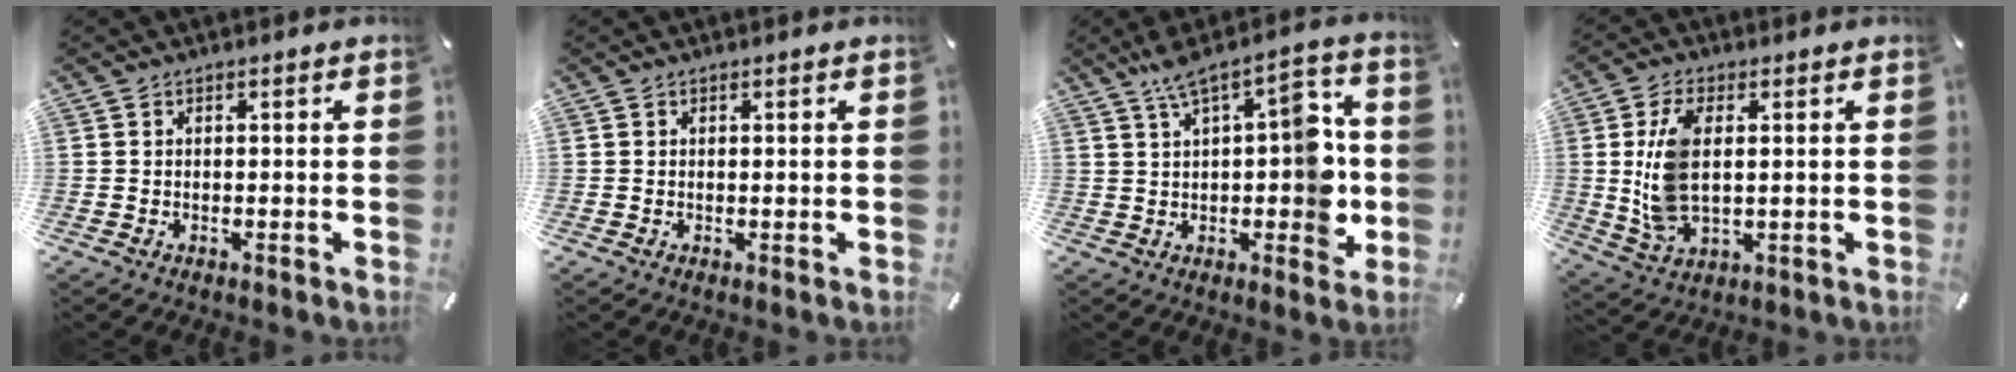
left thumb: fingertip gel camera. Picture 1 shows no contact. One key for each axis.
{"total": 0.0}
{"total": 13.2, "fx": 1.5, "fy": 6.5, "fz": 11.4, "tx": -0.144, "ty": -0.002, "tz": 0.026}
{"total": 11.0, "fx": 1.5, "fy": 5.8, "fz": 9.2, "tx": -0.217, "ty": -0.007, "tz": 0.024}